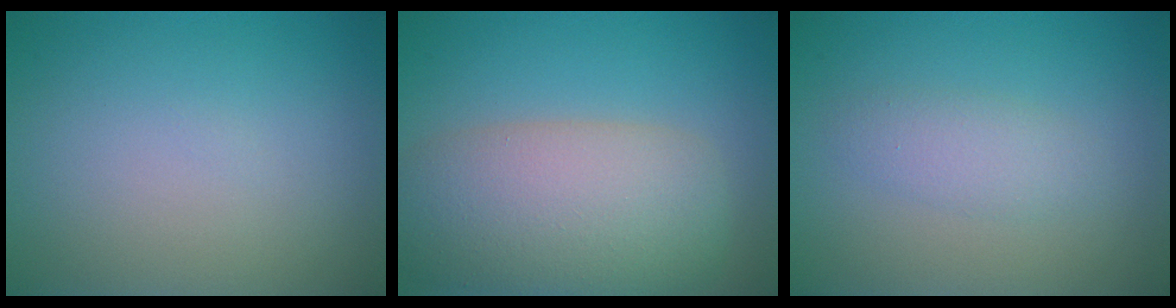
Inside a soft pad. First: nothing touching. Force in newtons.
{"total": 8.8, "press": 8.8, "slide": 0.4}
{"total": 2.1, "press": 2.1, "slide": 0.1}